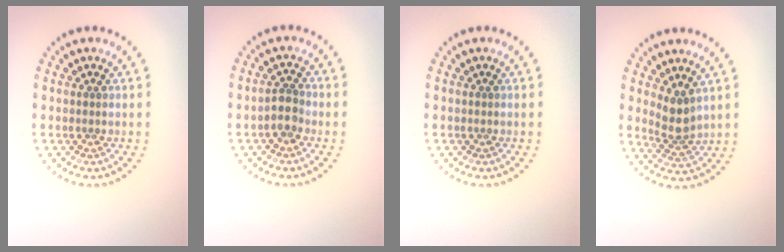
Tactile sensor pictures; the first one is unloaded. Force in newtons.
{"total": 1.9, "press": 1.6, "slide": 0.9}
{"total": 0.0}
{"total": 2.7, "press": 2.2, "slide": 1.7}